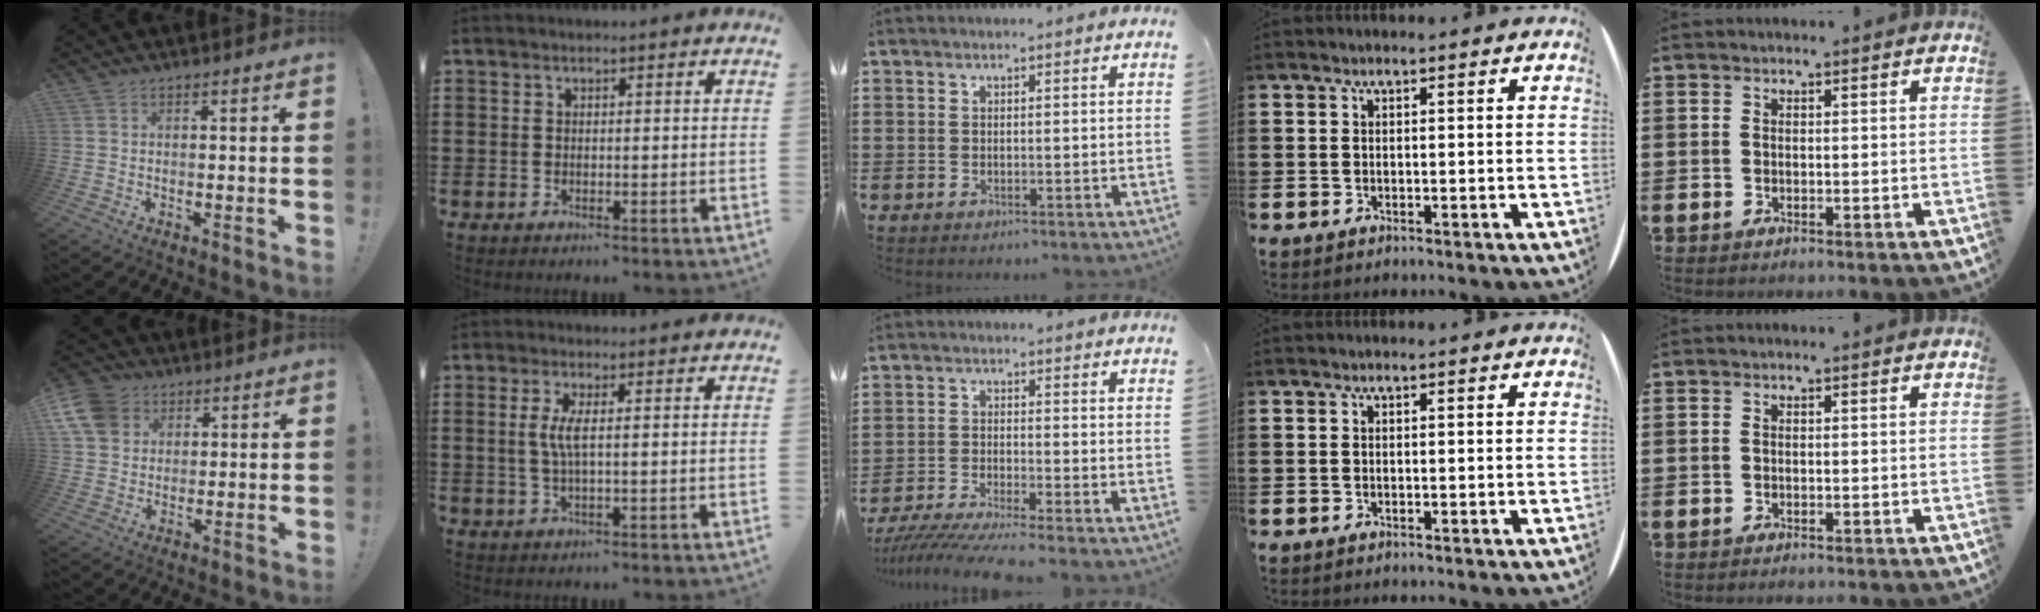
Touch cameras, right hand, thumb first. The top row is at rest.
{"thumb": {"total": 10.1, "force": [4.1, 8.2, 4.1], "torque": [-0.081, -0.021, 0.083]}, "index": {"total": 3.5, "force": [0.3, 0.4, 3.5], "torque": [-0.081, -0.009, -0.002]}, "middle": {"total": 4.9, "force": [-4.5, -0.4, 1.9], "torque": [-0.053, -0.023, -0.093]}}